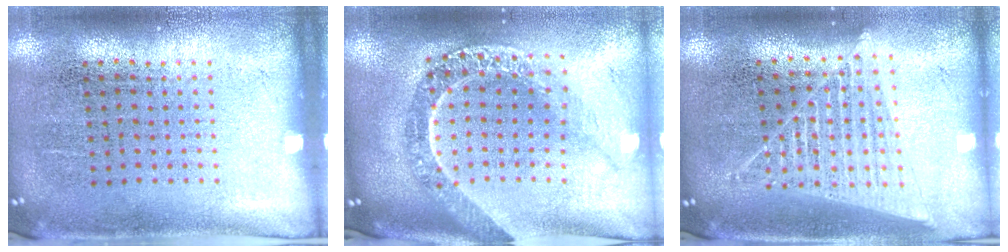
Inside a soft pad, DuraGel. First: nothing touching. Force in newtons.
{"total": 2.7, "press": 2.2, "slide": 1.6}
{"total": 1.7, "press": 1.6, "slide": 0.7}